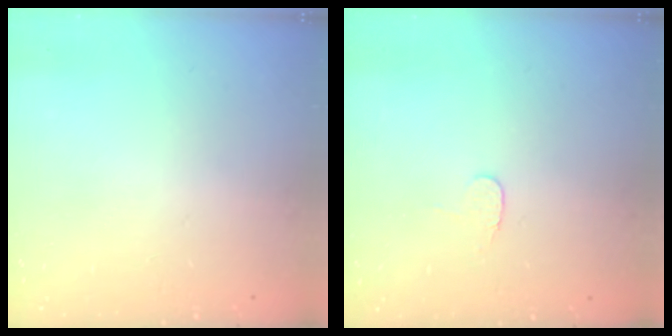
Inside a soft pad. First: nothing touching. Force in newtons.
{"total": 4.3, "press": 4.3, "slide": 0.3}